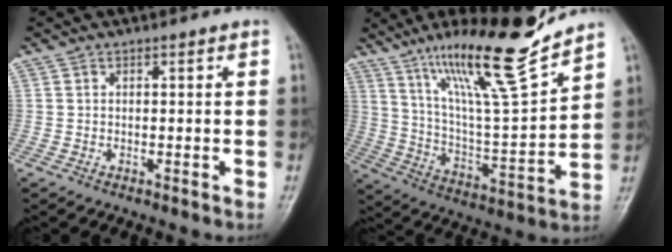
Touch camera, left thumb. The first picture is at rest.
{"total": 20.1, "force": [14.8, 2.0, 13.4], "torque": [-0.200, -0.083, 0.262]}